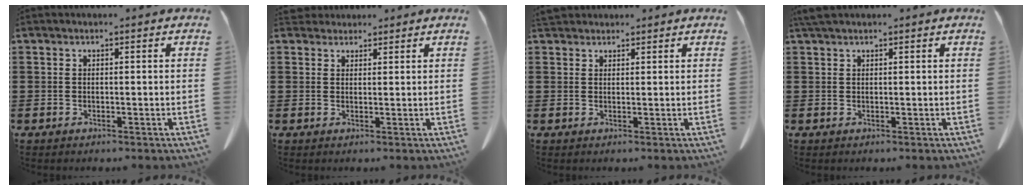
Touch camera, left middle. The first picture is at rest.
{"total": 2.2, "force": [2.0, 0.9, 0.3], "torque": [-0.004, -0.001, 0.039]}
{"total": 2.1, "force": [1.8, 0.8, 0.5], "torque": [-0.016, 0.002, 0.038]}
{"total": 1.4, "force": [1.2, 0.2, 0.8], "torque": [-0.019, 0.000, 0.023]}